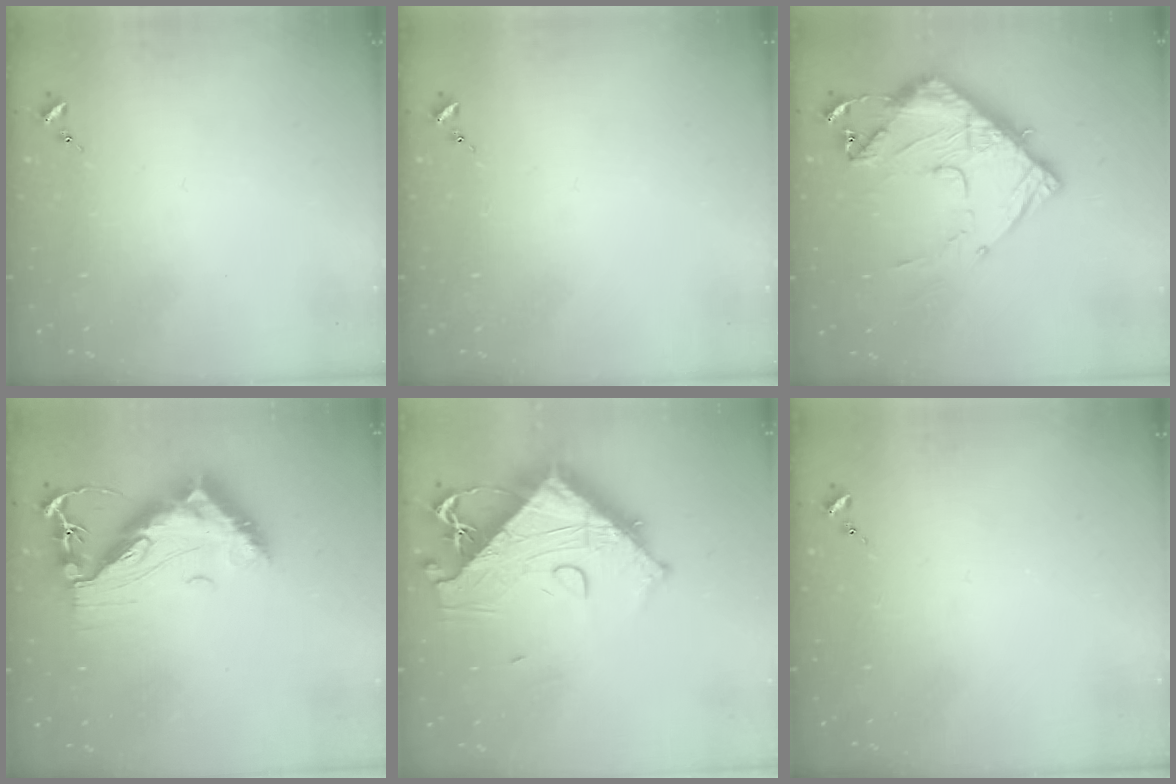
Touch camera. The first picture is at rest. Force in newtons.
{"total": 0.0}
{"total": 14.8, "press": 14.7, "slide": 1.5}
{"total": 13.5, "press": 13.4, "slide": 1.3}
{"total": 20.0, "press": 19.9, "slide": 2.3}
{"total": 0.0}